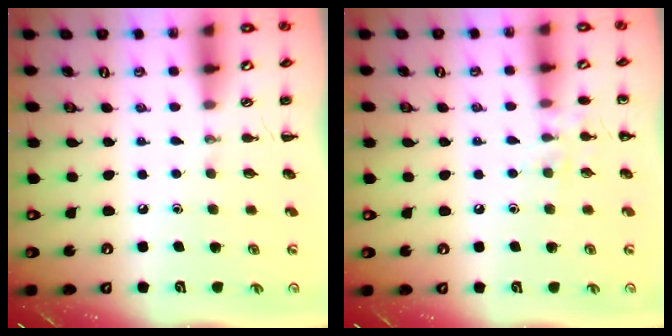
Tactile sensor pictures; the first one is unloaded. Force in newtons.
{"total": 7.2, "press": 7.0, "slide": 1.6}